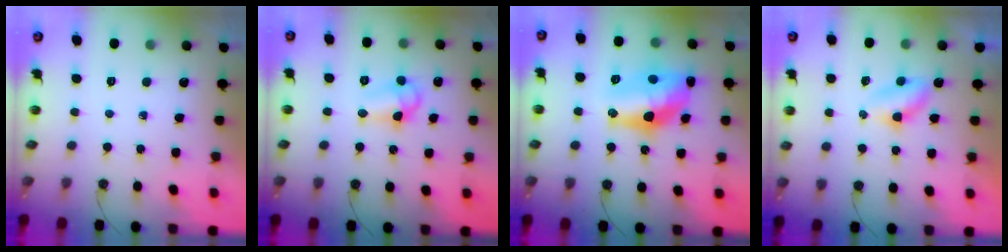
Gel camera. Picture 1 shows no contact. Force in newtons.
{"total": 8.2, "press": 8.1, "slide": 0.4}
{"total": 16.2, "press": 15.9, "slide": 3.2}
{"total": 3.4, "press": 3.4, "slide": 0.5}